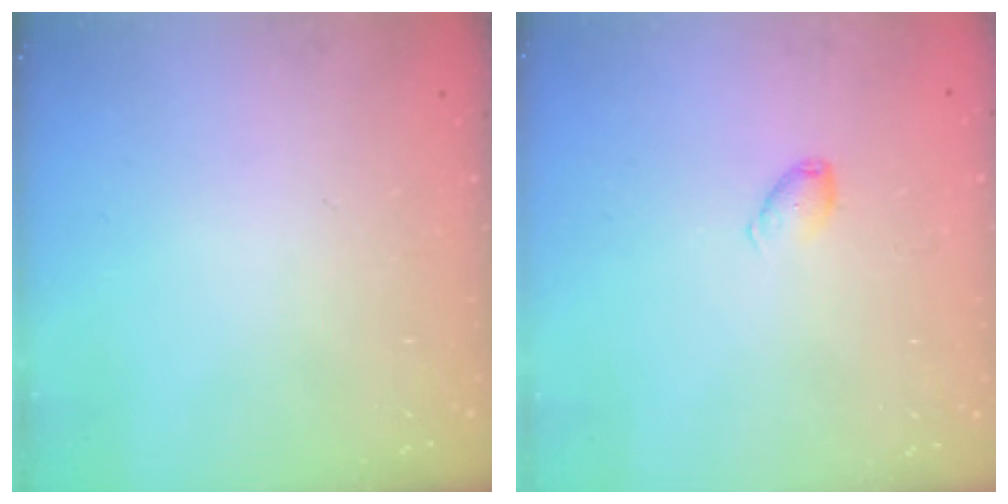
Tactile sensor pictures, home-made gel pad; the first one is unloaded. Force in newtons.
{"total": 4.4, "press": 4.4, "slide": 0.7}